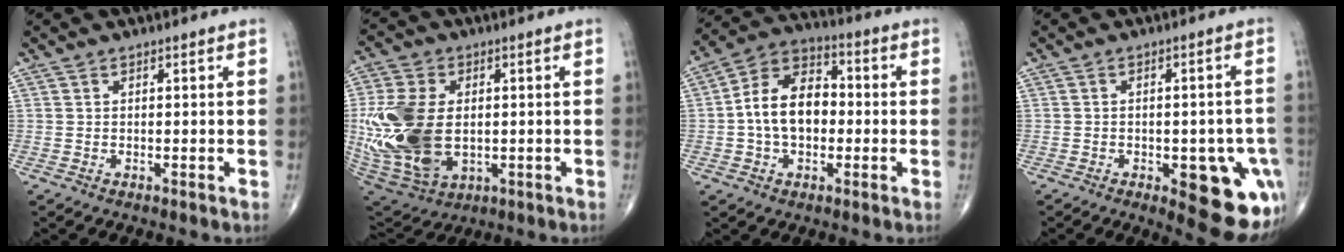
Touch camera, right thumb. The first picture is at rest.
{"total": 22.6, "force": [-0.7, 14.4, 17.4], "torque": [-0.398, -0.018, 0.010]}
{"total": 12.8, "force": [-0.7, 8.6, 9.5], "torque": [-0.149, 0.035, -0.024]}
{"total": 15.2, "force": [-5.7, 6.6, 12.5], "torque": [-0.095, 0.017, -0.053]}